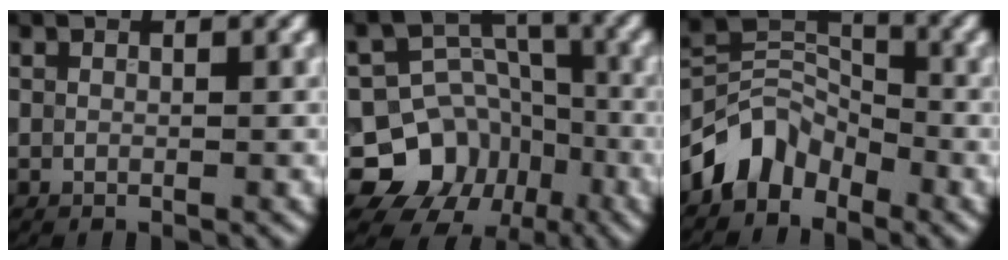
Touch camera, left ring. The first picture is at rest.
{"total": 10.5, "force": [-5.1, 8.7, 2.6], "torque": [-0.041, 0.006, -0.109]}
{"total": 4.6, "force": [-3.2, 3.0, 1.5], "torque": [-0.016, 0.011, -0.067]}